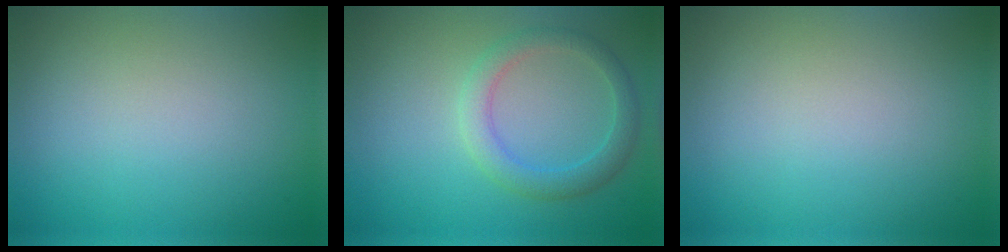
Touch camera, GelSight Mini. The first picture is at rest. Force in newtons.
{"total": 2.9, "press": 2.9, "slide": 0.2}
{"total": 0.0}